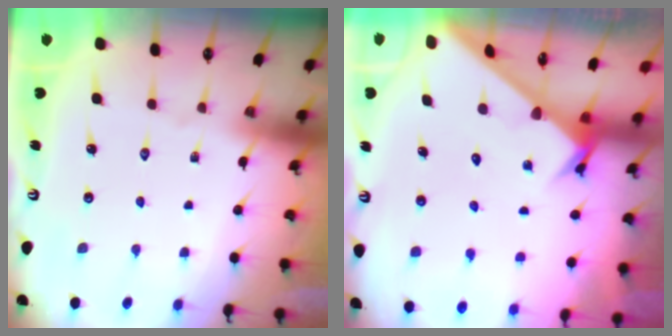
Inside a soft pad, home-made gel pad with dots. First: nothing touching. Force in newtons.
{"total": 2.4, "press": 2.4, "slide": 0.3}